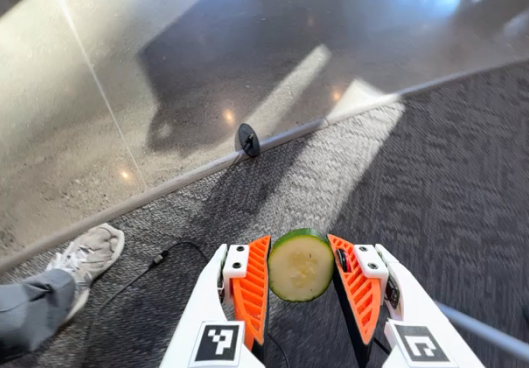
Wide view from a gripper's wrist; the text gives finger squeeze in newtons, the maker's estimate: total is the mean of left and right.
{"total": 10.4, "left": 10.6, "right": 10.2}